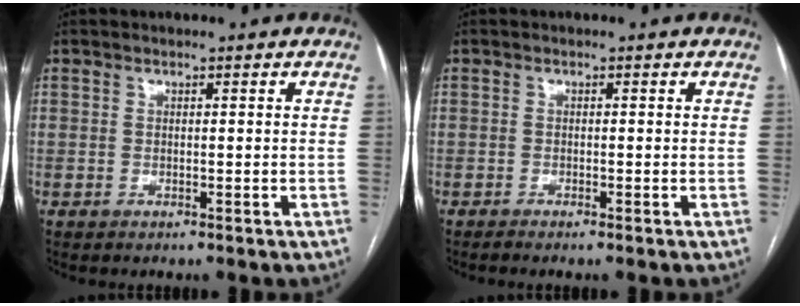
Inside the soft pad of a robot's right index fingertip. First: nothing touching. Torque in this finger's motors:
{"motor_torque": [0.11, 0.22, -0.04, 0.01]}